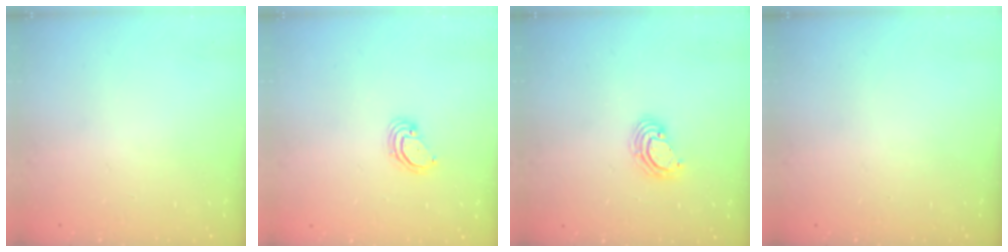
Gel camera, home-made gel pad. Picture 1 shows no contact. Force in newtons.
{"total": 3.0, "press": 2.9, "slide": 0.3}
{"total": 3.6, "press": 3.6, "slide": 0.2}
{"total": 0.0}